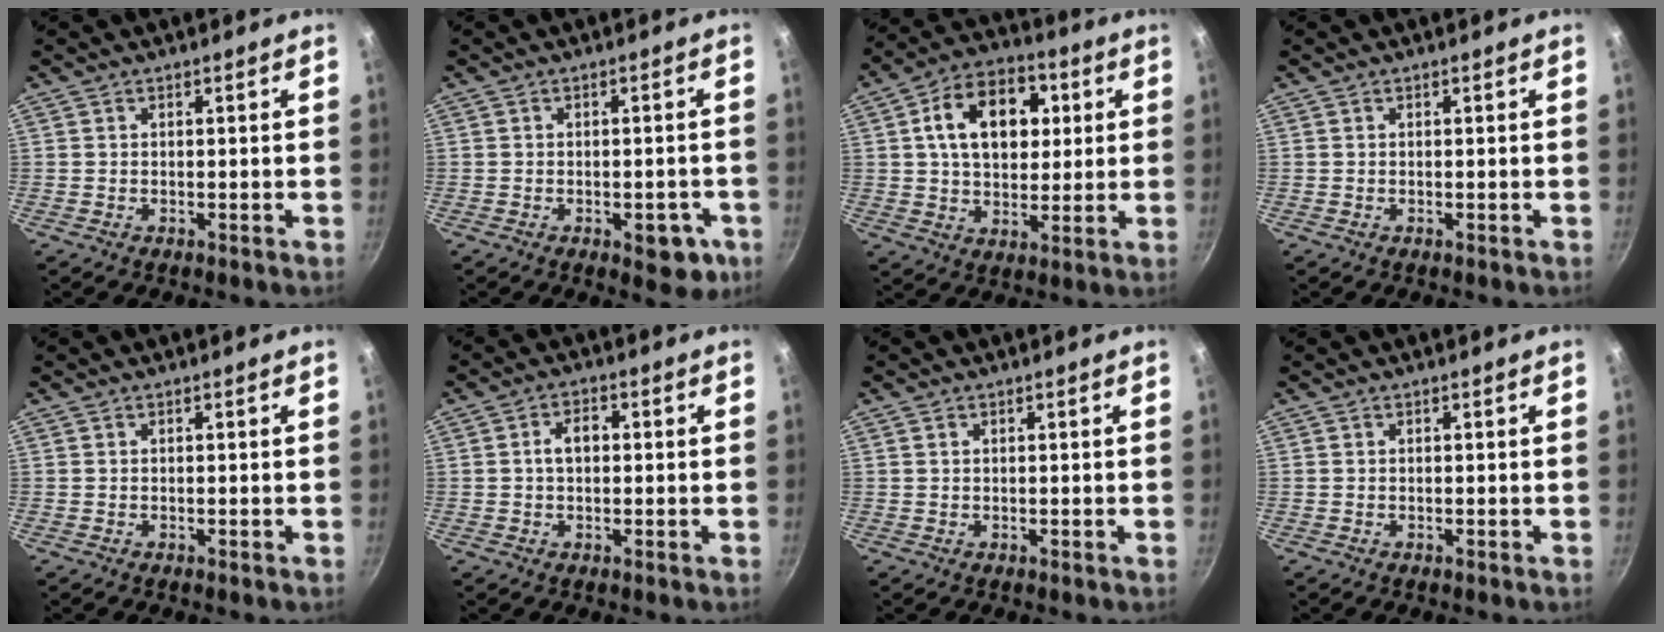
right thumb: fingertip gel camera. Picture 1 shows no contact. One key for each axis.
{"total": 6.6, "fx": -2.5, "fy": 3.5, "fz": 5.0, "tx": -0.032, "ty": 0.015, "tz": -0.024}
{"total": 16.1, "fx": 3.9, "fy": 11.1, "fz": 11.1, "tx": -0.138, "ty": 0.013, "tz": 0.053}
{"total": 0.0}
{"total": 0.0}
{"total": 4.0, "fx": 0.3, "fy": 2.6, "fz": 2.9, "tx": -0.037, "ty": 0.015, "tz": 0.000}
{"total": 0.6, "fx": 0.3, "fy": 0.4, "fz": 0.3, "tx": -0.005, "ty": 0.001, "tz": 0.006}
{"total": 0.0}